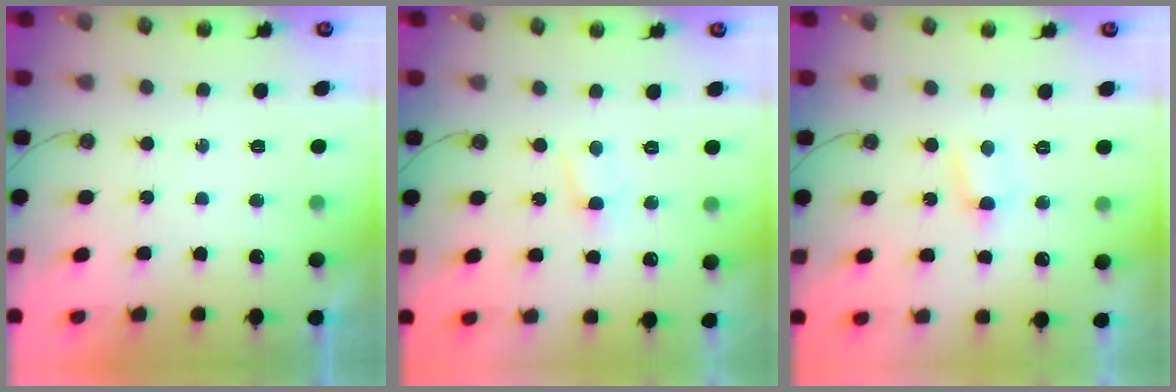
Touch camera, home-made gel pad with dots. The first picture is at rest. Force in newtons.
{"total": 3.2, "press": 3.2, "slide": 0.4}
{"total": 3.5, "press": 3.4, "slide": 0.4}